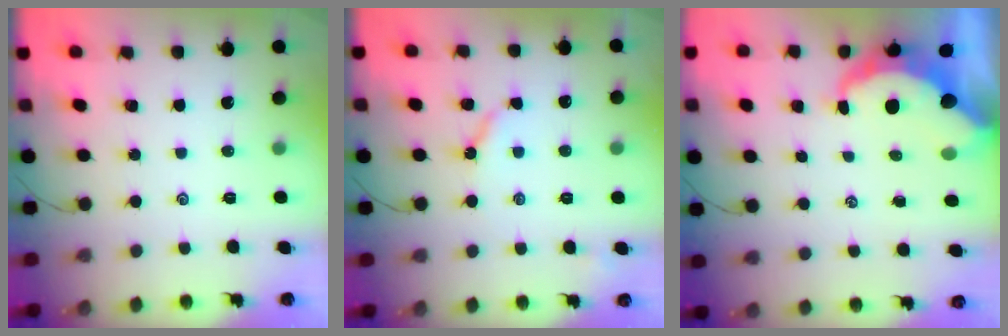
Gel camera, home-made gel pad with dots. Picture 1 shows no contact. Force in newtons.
{"total": 4.3, "press": 4.3, "slide": 0.3}
{"total": 8.9, "press": 8.9, "slide": 1.1}